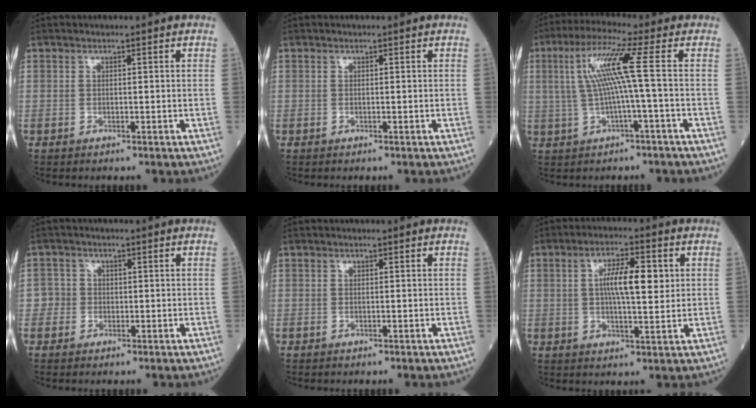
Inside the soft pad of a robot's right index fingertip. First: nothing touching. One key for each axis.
{"total": 0.0}
{"total": 8.0, "fx": 0.7, "fy": -1.1, "fz": 7.9, "tx": -0.160, "ty": 0.024, "tz": 0.022}
{"total": 2.0, "fx": -0.4, "fy": 1.9, "fz": -0.2, "tx": 0.016, "ty": 0.010, "tz": -0.012}
{"total": 0.0}
{"total": 7.7, "fx": 1.5, "fy": 1.8, "fz": 7.4, "tx": -0.133, "ty": 0.009, "tz": 0.025}